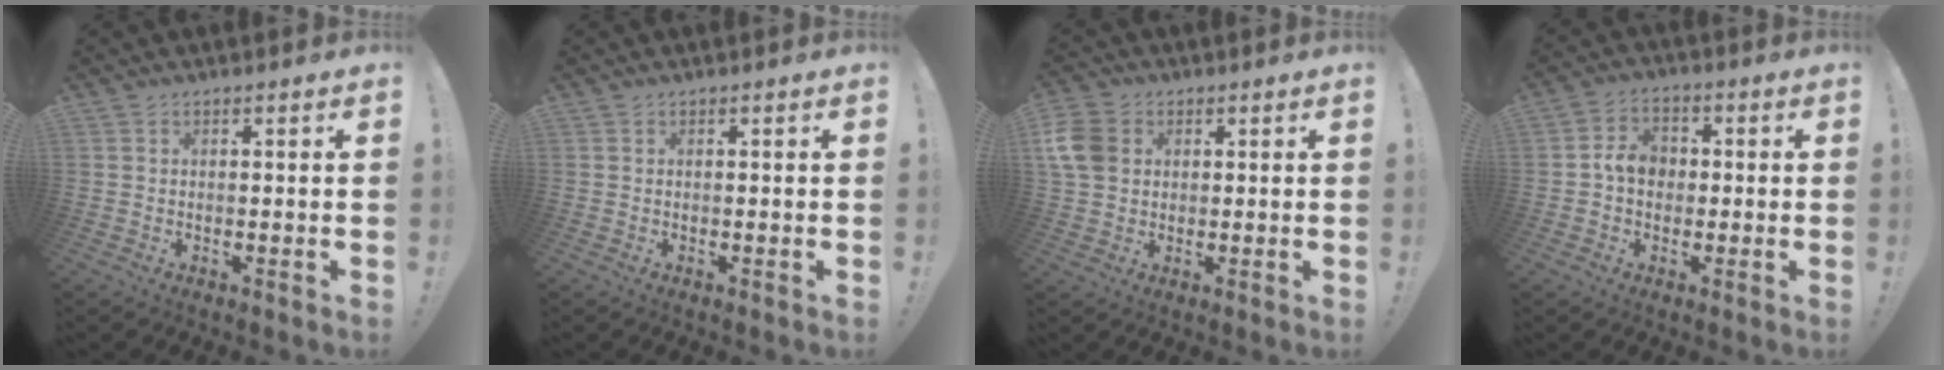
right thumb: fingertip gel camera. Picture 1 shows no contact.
{"total": 0.0}
{"total": 9.5, "force": [2.1, 7.6, 5.4], "torque": [-0.100, 0.003, 0.043]}
{"total": 7.2, "force": [0.0, 5.8, 4.3], "torque": [-0.072, 0.016, 0.003]}